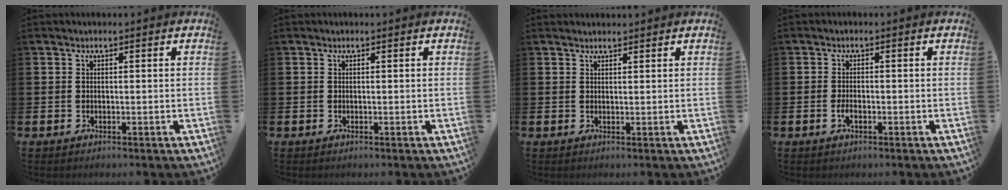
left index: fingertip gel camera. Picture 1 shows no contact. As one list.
[{"total": 0.0}, {"total": 1.2, "force": [1.2, 0.4, 0.1], "torque": [0.011, -0.002, 0.019]}, {"total": 1.6, "force": [-0.6, 0.8, 1.3], "torque": [-0.028, 0.001, -0.011]}]